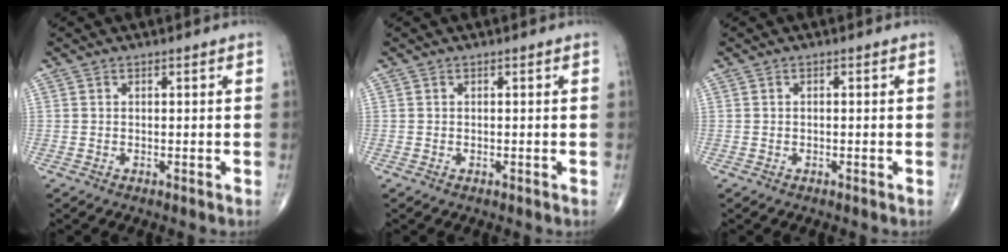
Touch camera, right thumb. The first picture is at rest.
{"total": 0.0}
{"total": 0.0}